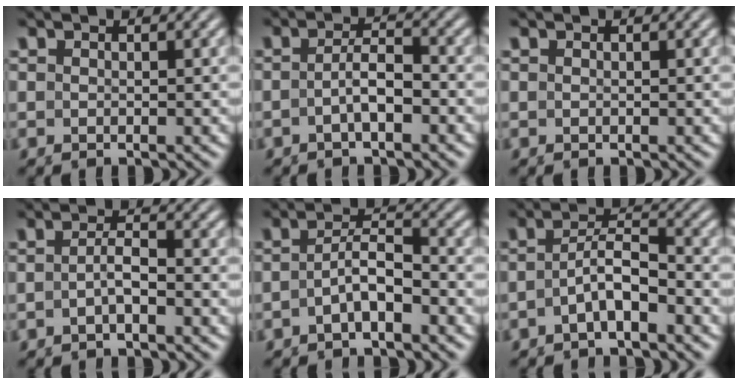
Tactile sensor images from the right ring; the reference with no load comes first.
{"total": 2.4, "force": [-1.2, 0.2, 2.0], "torque": [-0.031, -0.004, -0.021]}
{"total": 0.0}
{"total": 1.8, "force": [-1.0, -0.1, 1.5], "torque": [-0.026, -0.004, -0.019]}
{"total": 2.7, "force": [-1.6, 0.6, 2.1], "torque": [-0.035, -0.006, -0.024]}
{"total": 2.9, "force": [-1.6, 0.9, 2.3], "torque": [-0.041, -0.006, -0.023]}